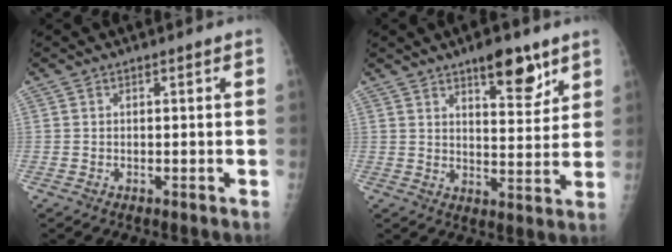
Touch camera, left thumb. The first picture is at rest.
{"total": 9.4, "force": [6.1, 3.5, 6.2], "torque": [-0.066, -0.039, 0.093]}